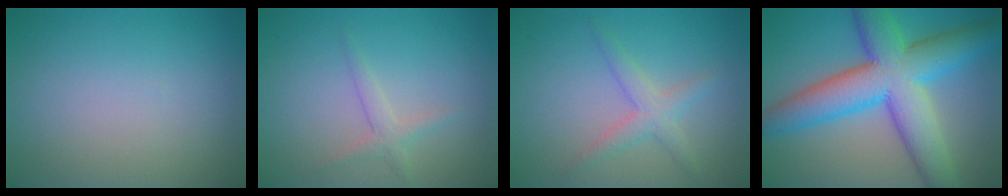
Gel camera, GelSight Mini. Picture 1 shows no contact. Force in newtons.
{"total": 1.7, "press": 1.7, "slide": 0.1}
{"total": 2.4, "press": 2.4, "slide": 0.0}
{"total": 11.1, "press": 11.1, "slide": 0.4}